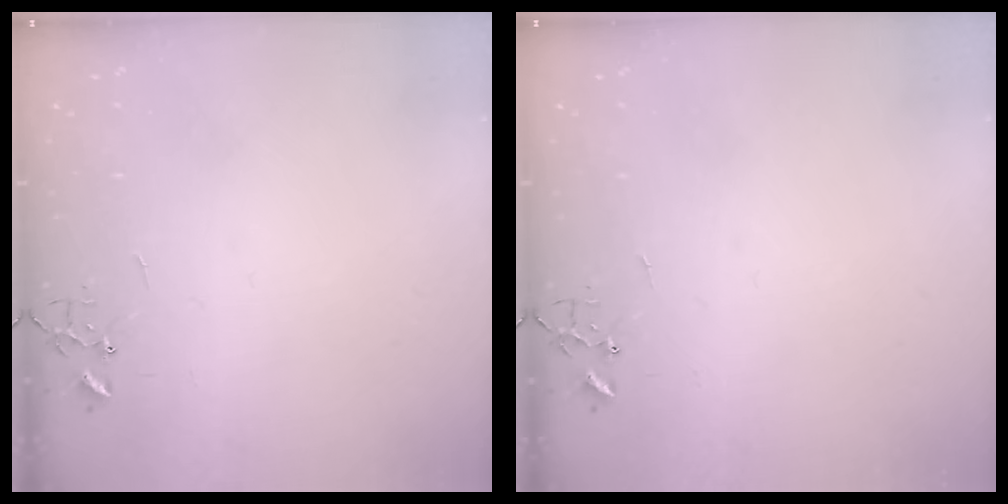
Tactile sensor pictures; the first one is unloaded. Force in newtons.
{"total": 0.0}